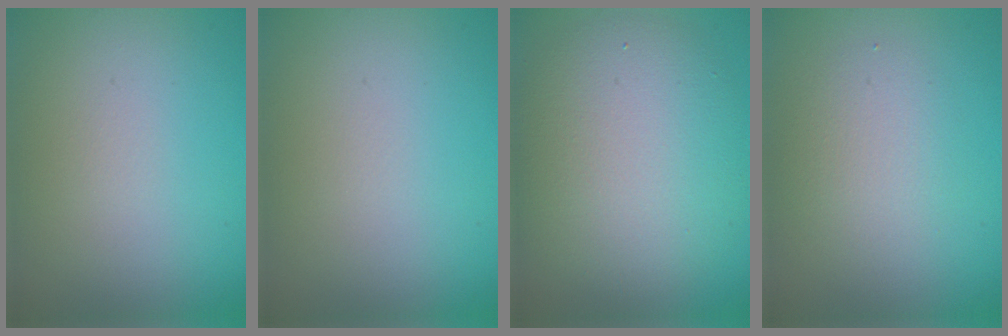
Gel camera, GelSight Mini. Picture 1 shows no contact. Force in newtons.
{"total": 0.0}
{"total": 8.7, "press": 8.7, "slide": 0.6}
{"total": 2.3, "press": 2.3, "slide": 0.1}